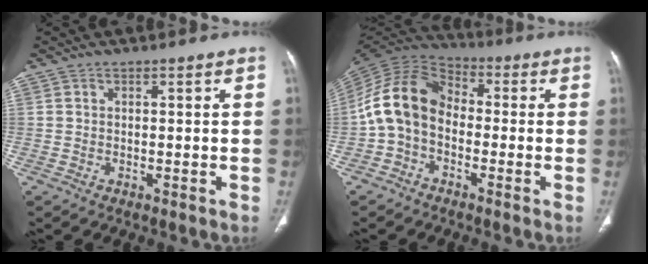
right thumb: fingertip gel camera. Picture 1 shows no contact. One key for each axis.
{"total": 12.3, "fx": -1.8, "fy": 8.9, "fz": 8.3, "tx": -0.151, "ty": 0.041, "tz": -0.050}